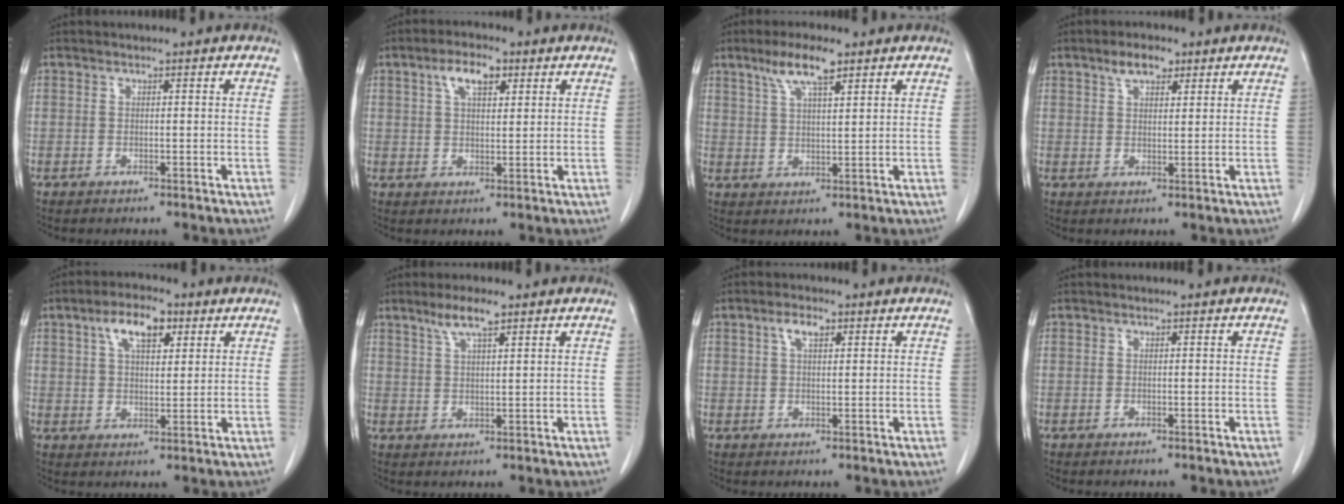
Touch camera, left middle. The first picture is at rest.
{"total": 5.4, "force": [2.7, 2.3, 4.1], "torque": [-0.081, 0.012, 0.049]}
{"total": 6.5, "force": [4.3, 1.1, 4.8], "torque": [-0.097, 0.007, 0.079]}
{"total": 4.2, "force": [2.8, 1.8, 2.6], "torque": [-0.052, 0.009, 0.050]}
{"total": 7.2, "force": [3.5, 3.0, 5.4], "torque": [-0.099, 0.015, 0.061]}
{"total": 4.5, "force": [3.1, 0.6, 3.2], "torque": [-0.065, 0.003, 0.060]}
{"total": 2.9, "force": [1.4, 1.2, 2.2], "torque": [-0.047, 0.007, 0.028]}
{"total": 0.0}